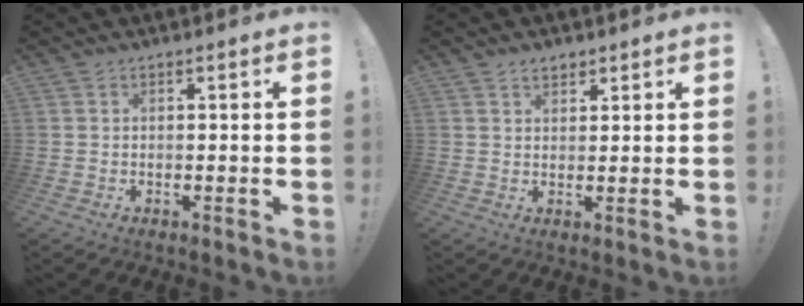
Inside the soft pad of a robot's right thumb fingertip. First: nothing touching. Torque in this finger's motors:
{"motor_torque": [-0.48, 0.54, 0.46, 0.03, -0.02]}